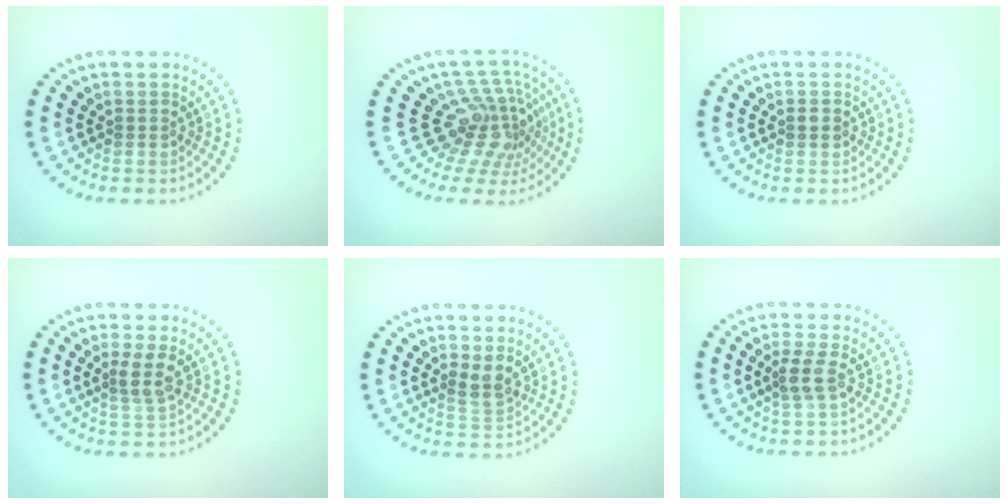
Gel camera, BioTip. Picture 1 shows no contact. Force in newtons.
{"total": 4.7, "press": 3.1, "slide": 3.6}
{"total": 1.1, "press": 1.1, "slide": 0.0}
{"total": 2.2, "press": 1.7, "slide": 1.4}
{"total": 1.9, "press": 1.6, "slide": 1.1}
{"total": 1.8, "press": 1.5, "slide": 1.1}